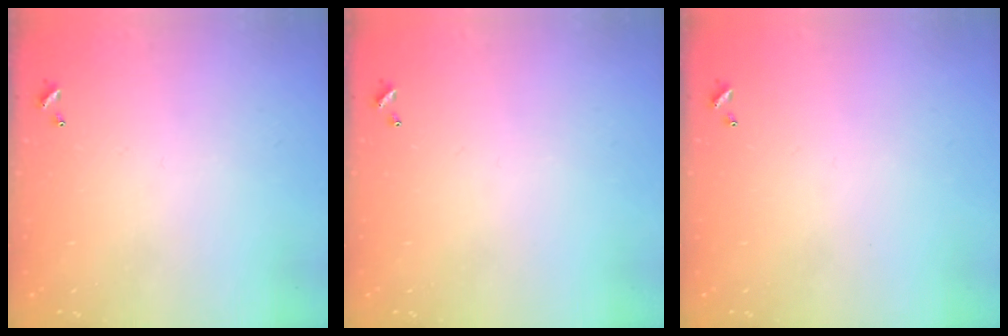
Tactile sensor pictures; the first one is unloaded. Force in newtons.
{"total": 0.0}
{"total": 0.0}